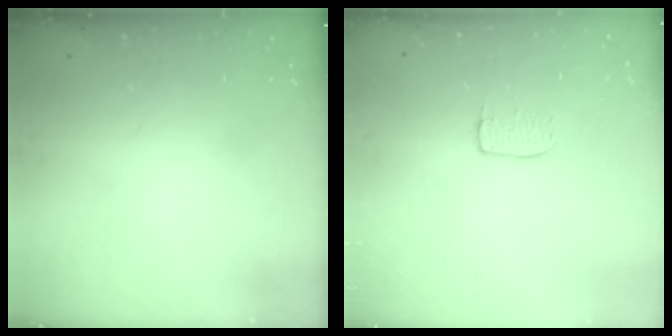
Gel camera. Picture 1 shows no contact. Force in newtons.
{"total": 5.2, "press": 5.2, "slide": 0.3}